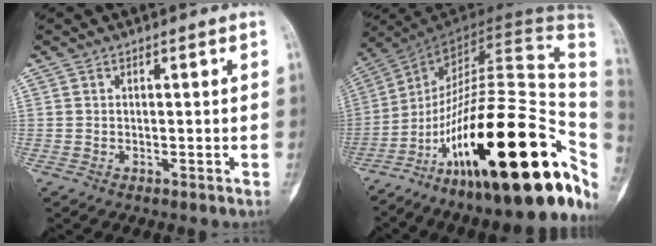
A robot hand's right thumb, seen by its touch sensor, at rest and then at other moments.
{"total": 37.5, "force": [-12.4, 14.9, 32.1], "torque": [-0.412, 0.091, -0.191]}